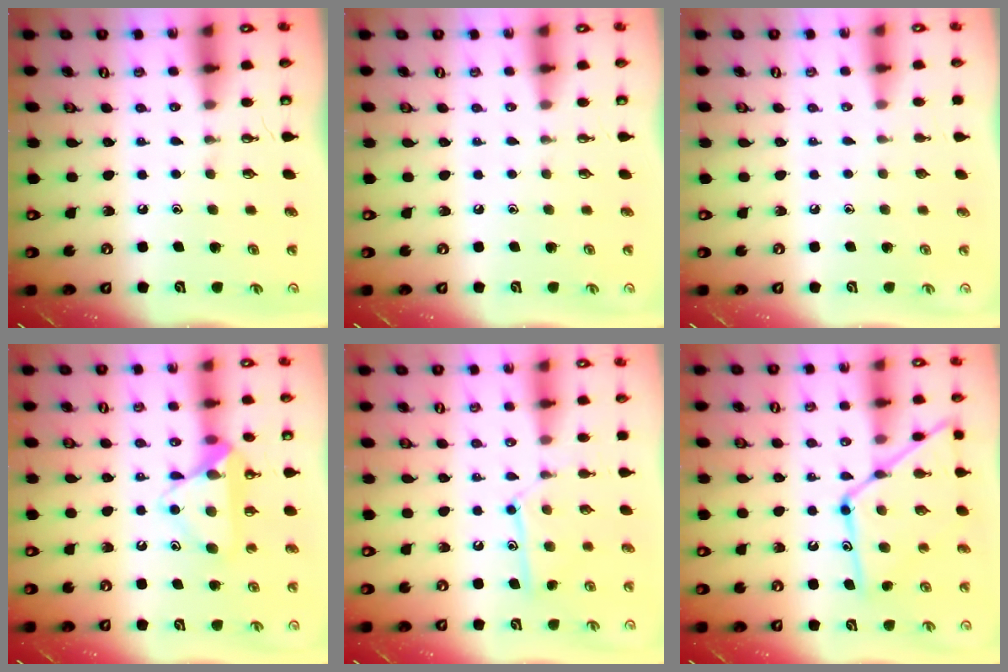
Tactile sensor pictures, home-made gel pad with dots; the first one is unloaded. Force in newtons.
{"total": 0.0}
{"total": 0.0}
{"total": 13.3, "press": 13.3, "slide": 0.9}
{"total": 12.3, "press": 12.3, "slide": 0.8}
{"total": 15.8, "press": 15.7, "slide": 1.2}